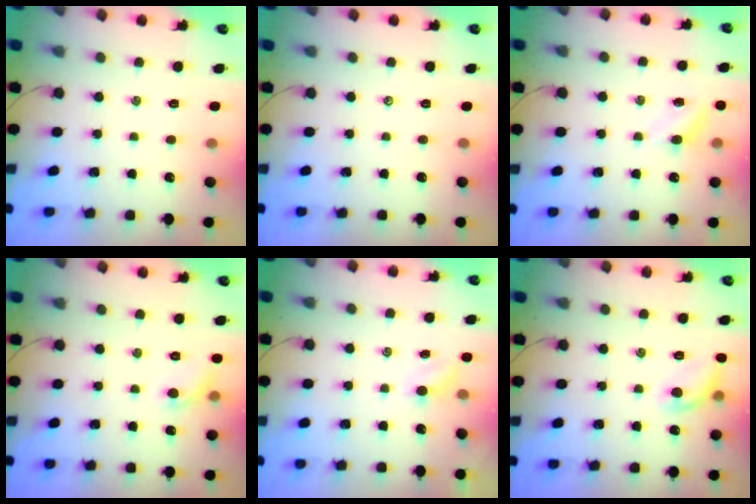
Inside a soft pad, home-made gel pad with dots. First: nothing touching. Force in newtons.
{"total": 0.0}
{"total": 5.3, "press": 5.1, "slide": 1.3}
{"total": 6.0, "press": 5.9, "slide": 1.3}
{"total": 2.6, "press": 2.4, "slide": 0.8}
{"total": 8.8, "press": 8.7, "slide": 1.3}